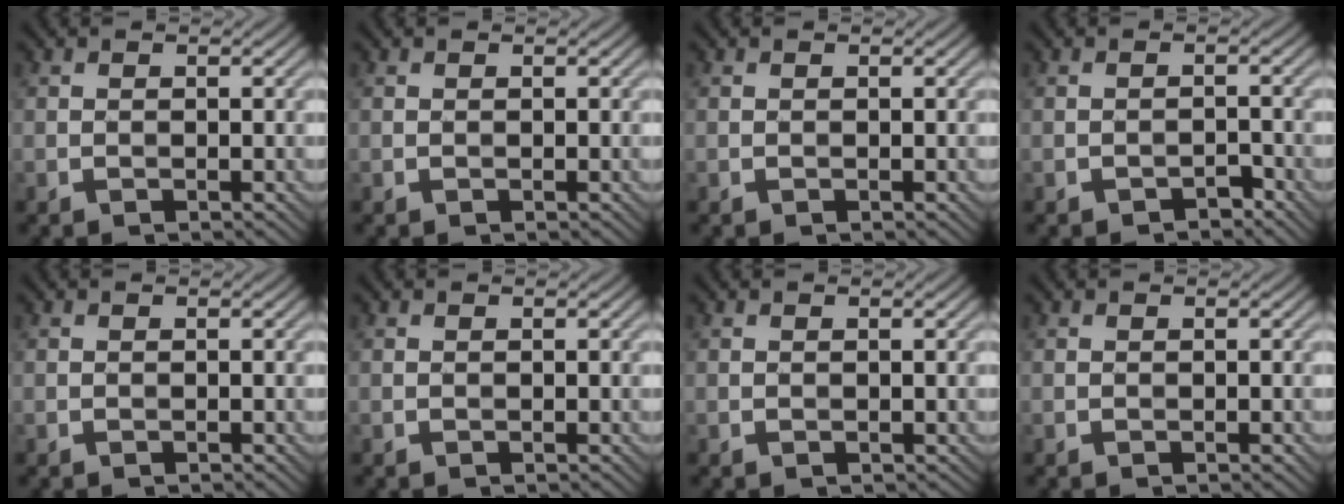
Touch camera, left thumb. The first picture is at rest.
{"total": 0.0}
{"total": 0.0}
{"total": 1.5, "force": [-1.3, 0.5, 0.5], "torque": [-0.005, 0.003, -0.024]}
{"total": 0.0}
{"total": 0.0}
{"total": 0.0}
{"total": 0.0}